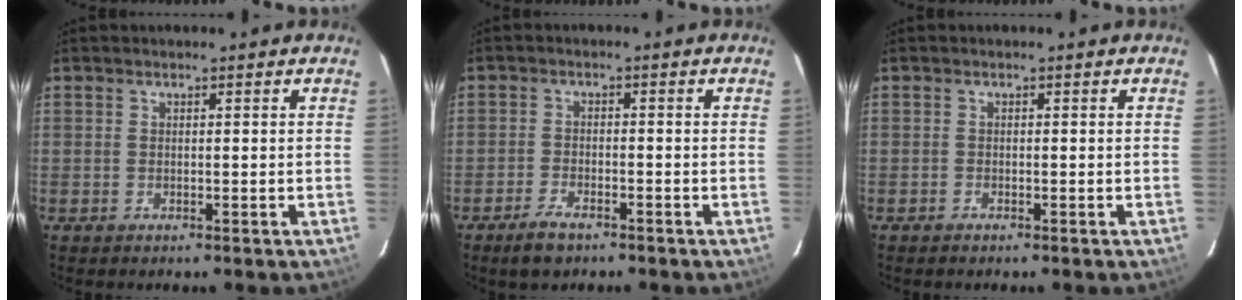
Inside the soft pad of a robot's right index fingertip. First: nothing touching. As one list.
[{"total": 4.6, "force": [-3.4, 1.8, 2.5], "torque": [-0.067, -0.004, -0.064]}, {"total": 0.6, "force": [-0.5, 0.2, 0.1], "torque": [-0.003, 0.000, -0.012]}]